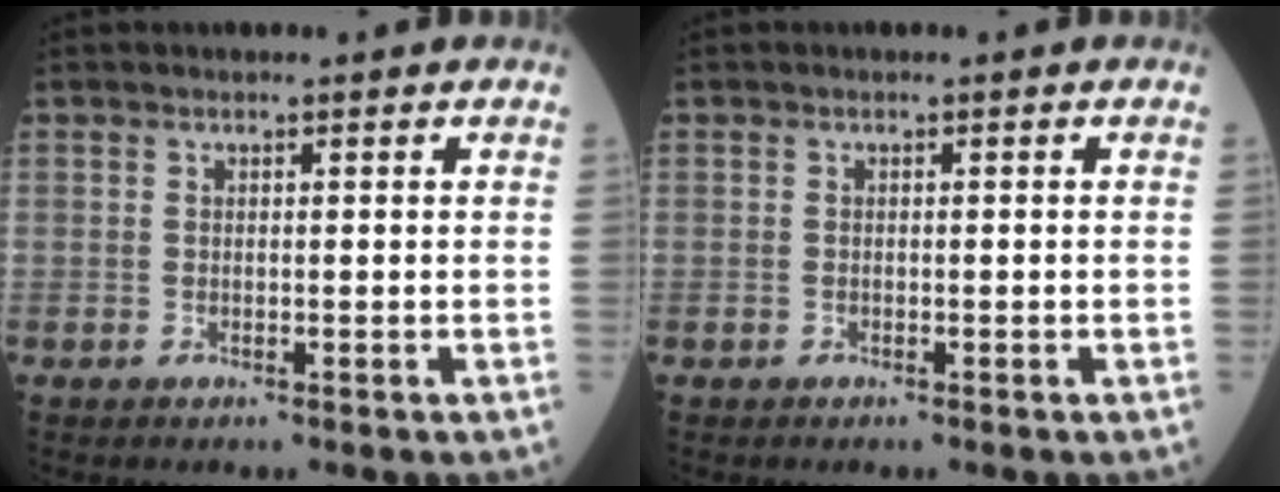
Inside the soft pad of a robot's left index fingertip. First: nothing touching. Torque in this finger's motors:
{"motor_torque": [-0.08, 0.08, 0.00, 0.00]}